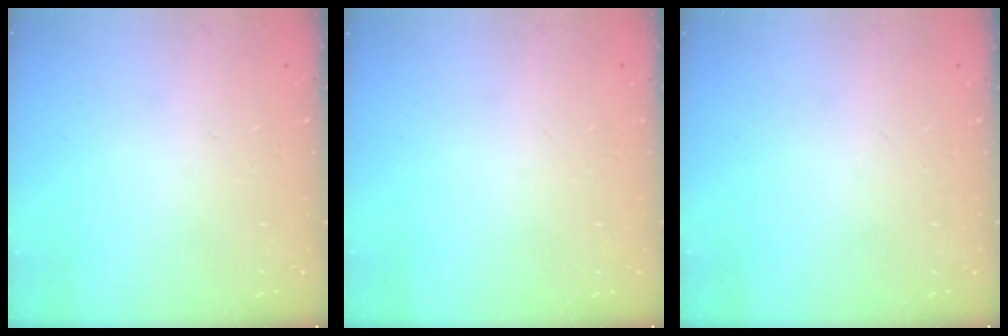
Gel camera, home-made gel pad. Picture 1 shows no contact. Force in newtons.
{"total": 0.0}
{"total": 0.0}